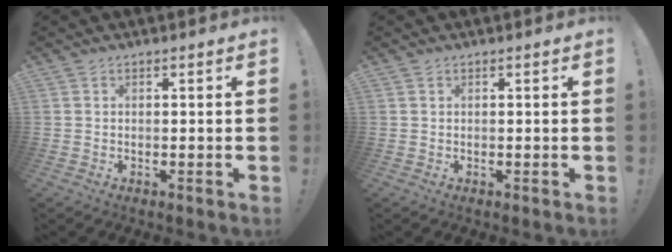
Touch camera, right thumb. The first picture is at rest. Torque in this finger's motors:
{"motor_torque": [0.12, -0.02, 0.15, -0.06, 0.00]}